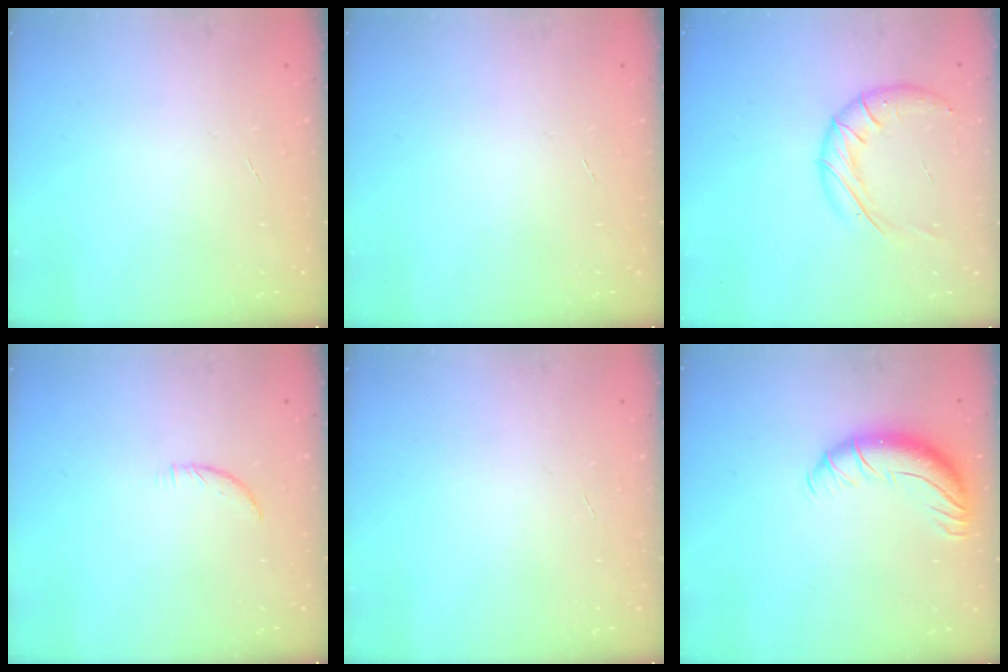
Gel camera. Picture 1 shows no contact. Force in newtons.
{"total": 0.0}
{"total": 10.5, "press": 10.5, "slide": 0.8}
{"total": 4.2, "press": 4.1, "slide": 1.1}
{"total": 0.0}
{"total": 10.5, "press": 10.2, "slide": 2.4}